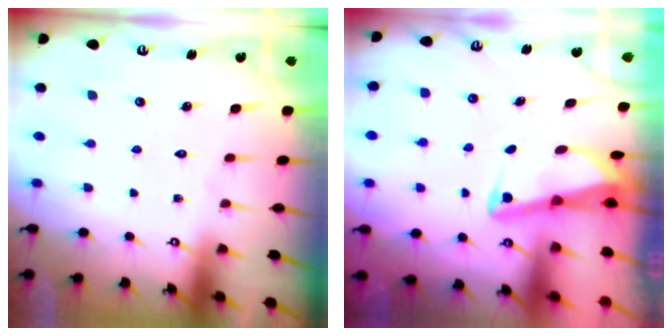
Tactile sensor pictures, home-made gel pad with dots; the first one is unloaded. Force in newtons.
{"total": 3.0, "press": 3.0, "slide": 0.4}